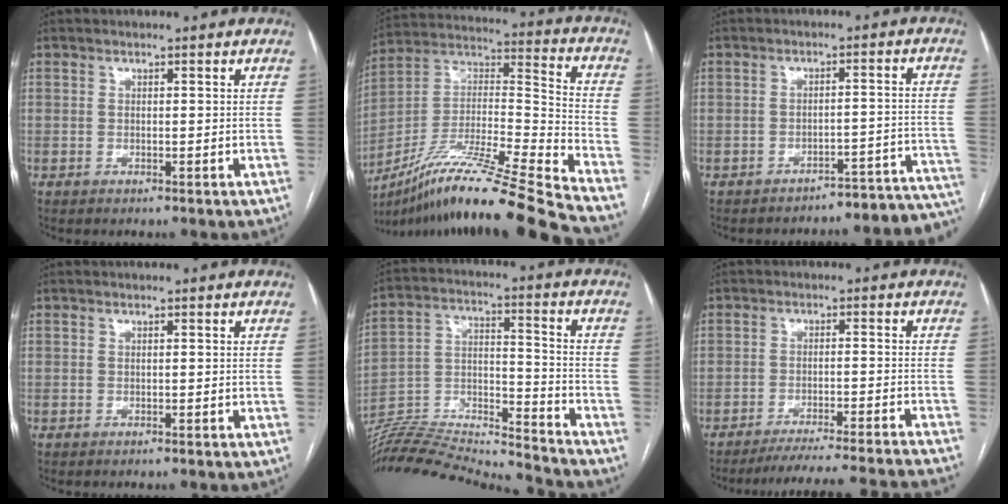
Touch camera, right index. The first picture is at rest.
{"total": 25.3, "force": [-20.6, -1.5, 14.6], "torque": [-0.245, -0.011, -0.364]}
{"total": 15.6, "force": [-15.3, 1.8, 2.1], "torque": [0.031, 0.034, -0.168]}
{"total": 1.7, "force": [-1.6, 0.2, 0.7], "torque": [-0.012, -0.001, -0.018]}
{"total": 24.8, "force": [-23.7, 1.4, 7.5], "torque": [-0.161, 0.006, -0.376]}
{"total": 20.5, "force": [-19.4, -1.5, 6.3], "torque": [-0.050, -0.030, -0.251]}